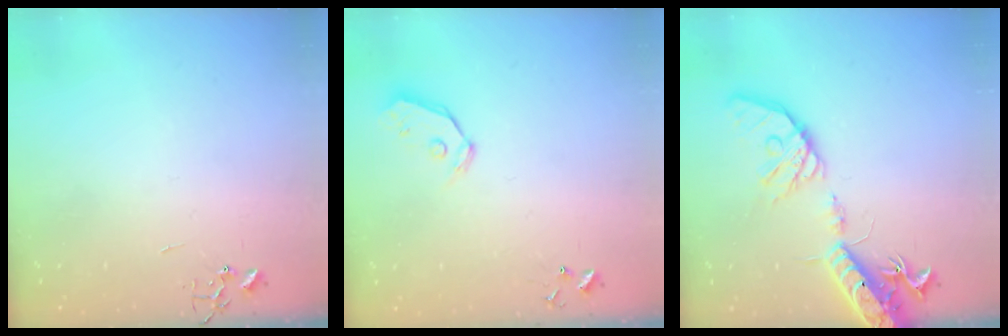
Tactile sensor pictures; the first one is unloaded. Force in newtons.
{"total": 6.3, "press": 6.3, "slide": 0.7}
{"total": 19.4, "press": 19.1, "slide": 3.3}